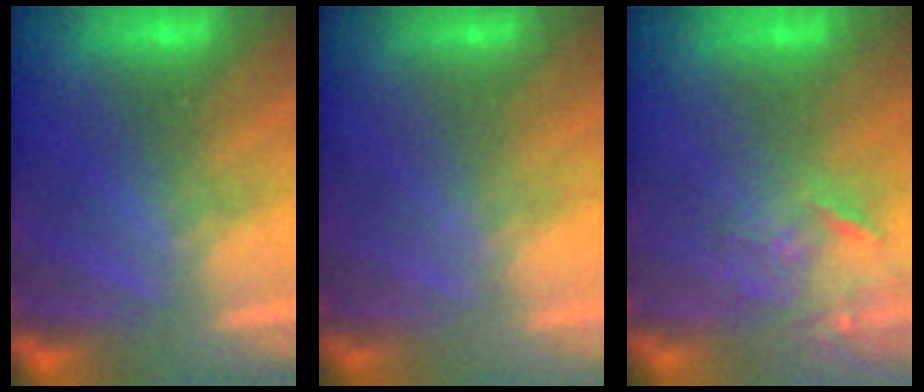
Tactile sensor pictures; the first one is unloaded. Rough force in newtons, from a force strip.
{"total": 2.2}
{"total": 4.1}